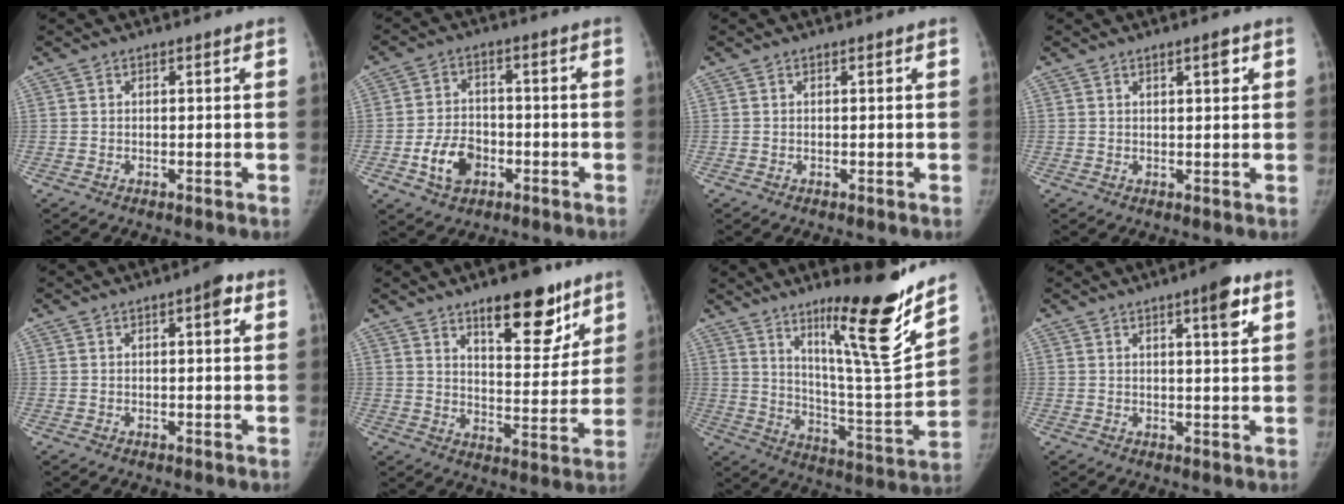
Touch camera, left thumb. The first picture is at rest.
{"total": 8.2, "force": [-3.2, 5.9, 4.6], "torque": [-0.065, 0.019, -0.055]}
{"total": 0.0}
{"total": 2.1, "force": [1.1, 0.6, 1.6], "torque": [-0.018, -0.005, 0.017]}
{"total": 2.6, "force": [0.8, 0.9, 2.3], "torque": [-0.023, 0.003, 0.005]}
{"total": 15.6, "force": [10.3, 6.2, 10.0], "torque": [-0.091, -0.067, 0.157]}
{"total": 20.2, "force": [13.6, 1.9, 14.8], "torque": [-0.190, -0.097, 0.226]}
{"total": 5.2, "force": [2.8, 1.0, 4.3], "torque": [-0.055, -0.013, 0.037]}